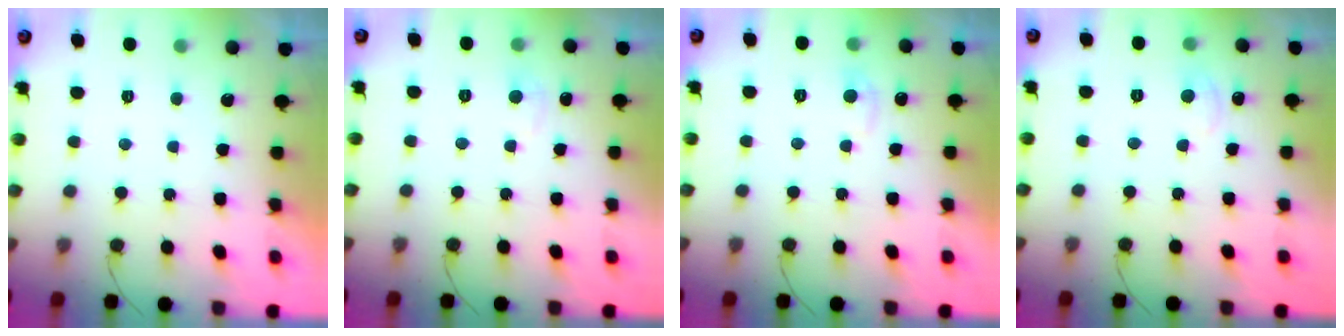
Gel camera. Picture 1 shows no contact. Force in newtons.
{"total": 3.8, "press": 3.8, "slide": 0.5}
{"total": 5.8, "press": 5.7, "slide": 0.7}
{"total": 5.5, "press": 5.4, "slide": 0.7}